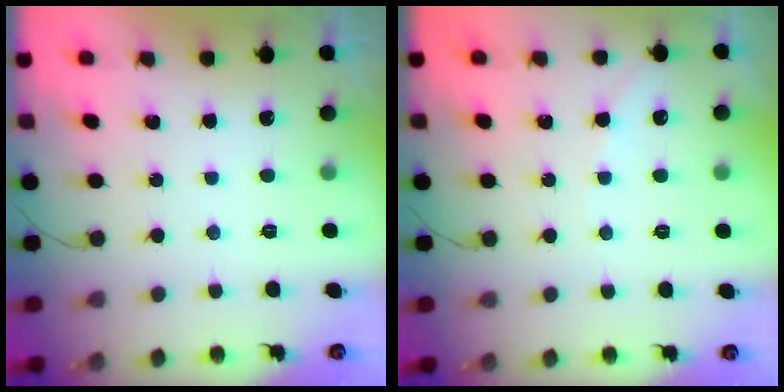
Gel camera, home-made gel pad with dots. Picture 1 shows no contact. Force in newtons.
{"total": 4.4, "press": 4.4, "slide": 0.3}